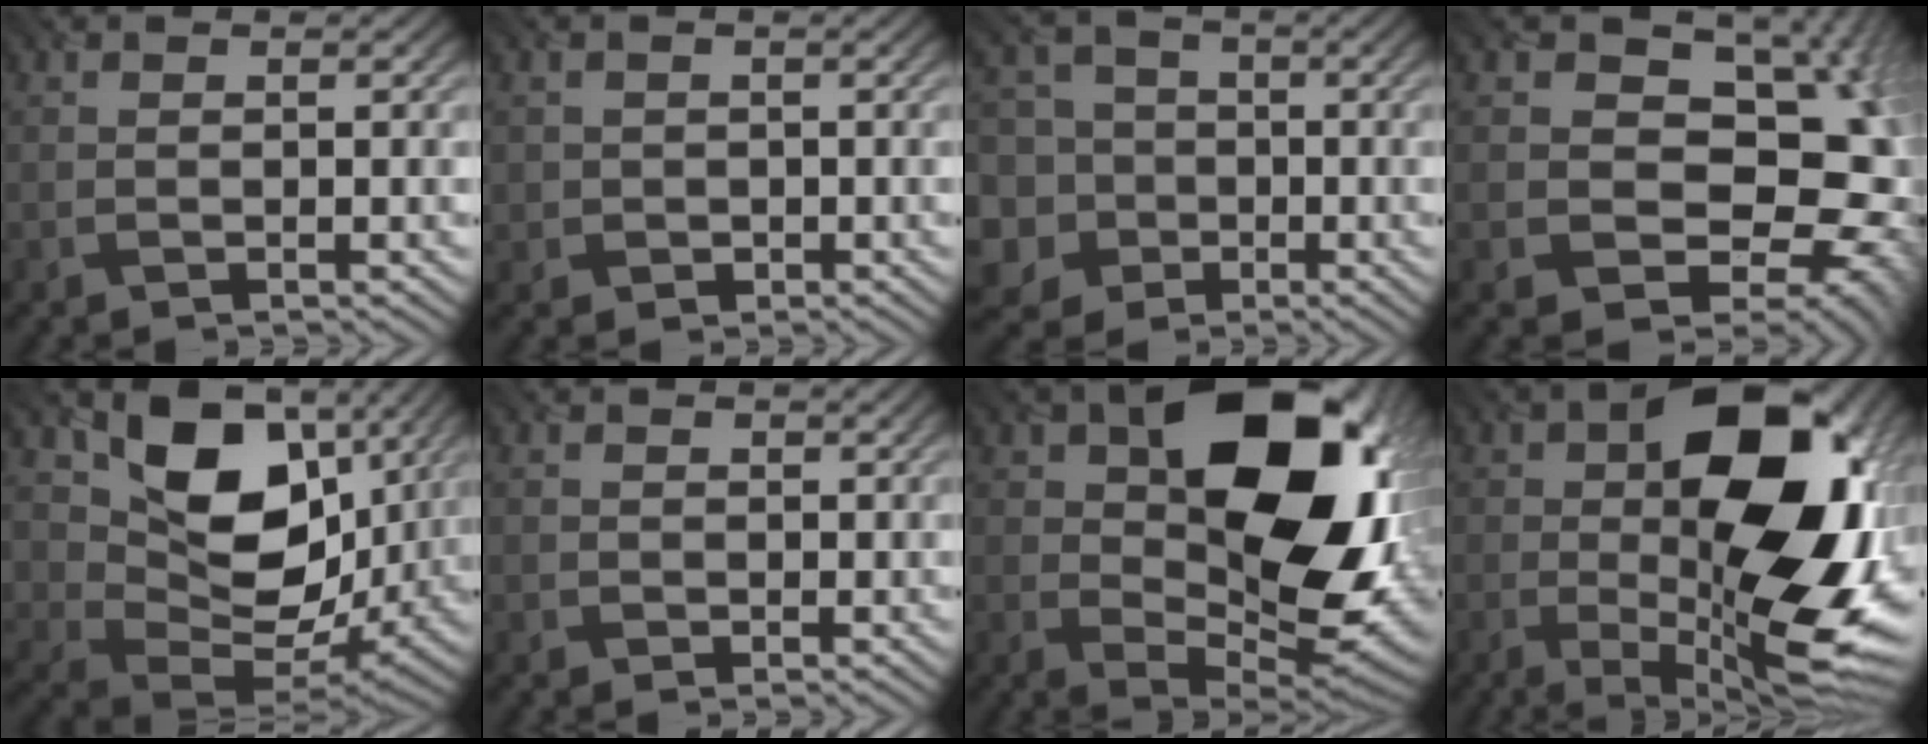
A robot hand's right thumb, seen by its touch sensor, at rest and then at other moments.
{"total": 2.0, "force": [-0.3, 1.8, -0.8], "torque": [0.010, -0.010, -0.004]}
{"total": 10.0, "force": [-1.2, 9.6, 2.6], "torque": [-0.126, -0.002, -0.053]}
{"total": 17.8, "force": [-0.5, 14.3, 10.6], "torque": [-0.132, -0.001, 0.004]}
{"total": 13.2, "force": [4.1, 10.1, 7.5], "torque": [-0.146, -0.013, 0.084]}
{"total": 1.2, "force": [0.2, 0.4, -1.1], "torque": [0.011, -0.005, 0.005]}
{"total": 18.7, "force": [4.3, 11.7, 14.0], "torque": [-0.206, -0.020, 0.083]}
{"total": 18.2, "force": [0.2, 8.7, 16.0], "torque": [-0.228, -0.005, 0.006]}